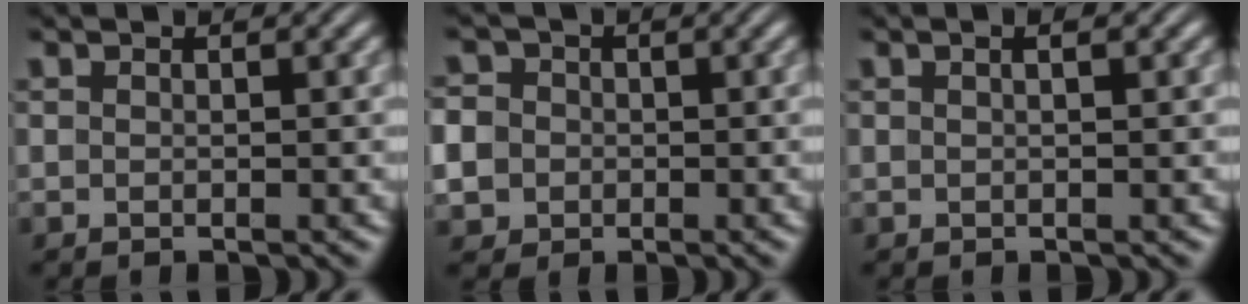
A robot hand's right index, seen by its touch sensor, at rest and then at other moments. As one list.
[{"total": 5.7, "force": [-0.5, 5.3, 1.9], "torque": [-0.058, -0.017, -0.012]}, {"total": 1.0, "force": [0.2, 0.2, 1.0], "torque": [-0.009, 0.006, 0.000]}]